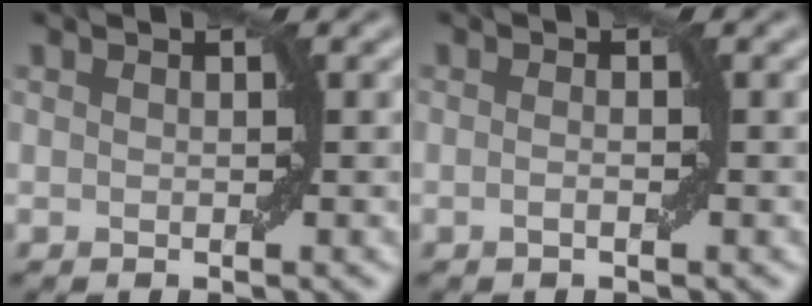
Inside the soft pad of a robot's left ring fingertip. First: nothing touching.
{"total": 0.8, "force": [-0.3, 0.1, 0.8], "torque": [-0.014, 0.000, -0.006]}